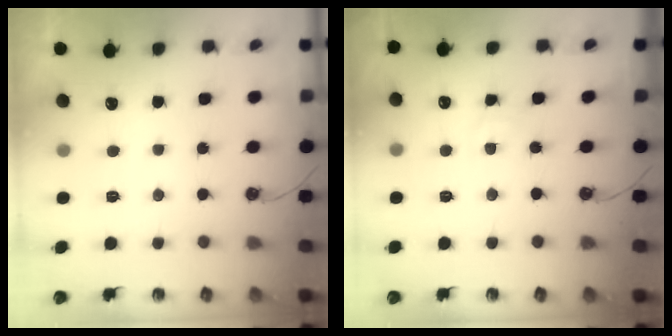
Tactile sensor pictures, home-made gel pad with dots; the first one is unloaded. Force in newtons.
{"total": 2.6, "press": 2.6, "slide": 0.4}